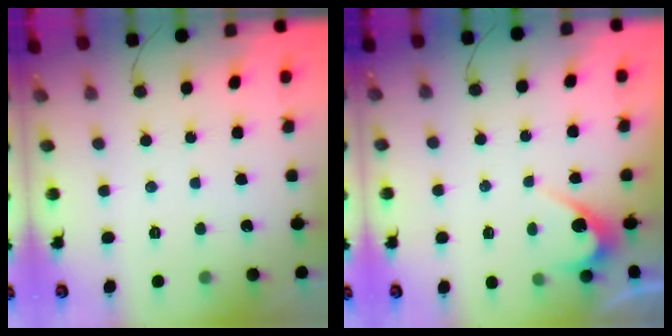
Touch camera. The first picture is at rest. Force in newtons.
{"total": 3.0, "press": 3.0, "slide": 0.2}